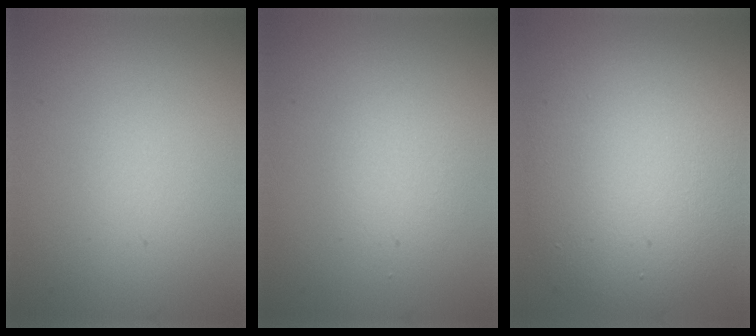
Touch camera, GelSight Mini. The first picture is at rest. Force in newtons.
{"total": 1.6, "press": 1.6, "slide": 0.1}
{"total": 9.5, "press": 9.5, "slide": 0.5}